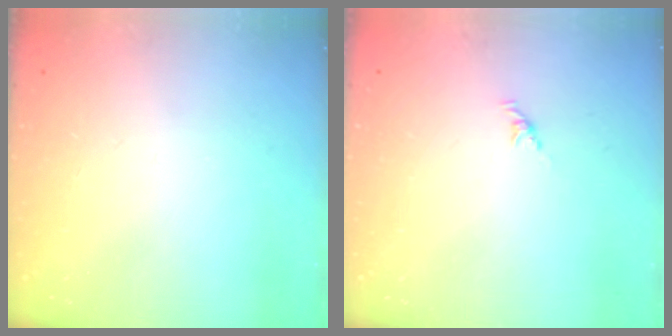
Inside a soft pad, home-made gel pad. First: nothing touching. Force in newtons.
{"total": 2.1, "press": 2.0, "slide": 0.7}